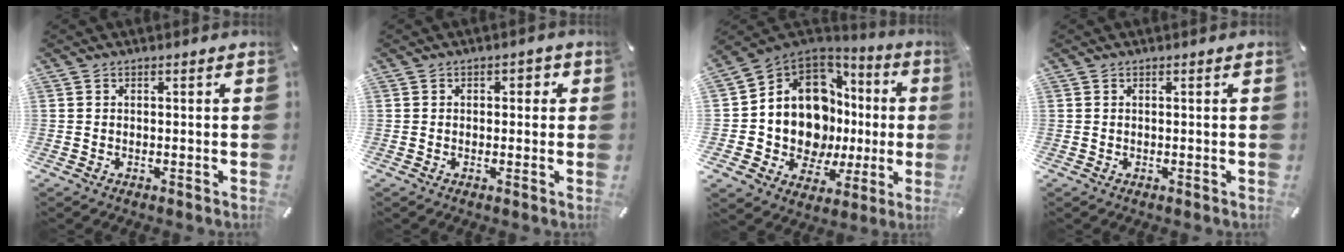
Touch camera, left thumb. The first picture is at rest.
{"total": 1.7, "force": [-0.3, 1.4, 0.8], "torque": [-0.009, 0.007, -0.012]}
{"total": 15.1, "force": [2.2, 11.9, 9.1], "torque": [-0.187, -0.050, 0.047]}
{"total": 0.0}